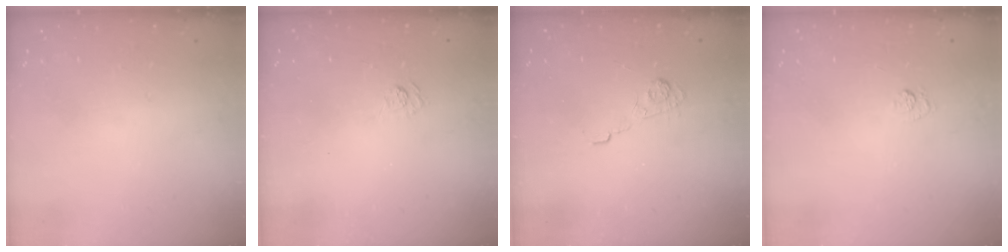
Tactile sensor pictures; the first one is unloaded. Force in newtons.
{"total": 3.9, "press": 3.6, "slide": 1.4}
{"total": 4.2, "press": 3.8, "slide": 1.6}
{"total": 5.6, "press": 5.4, "slide": 1.4}